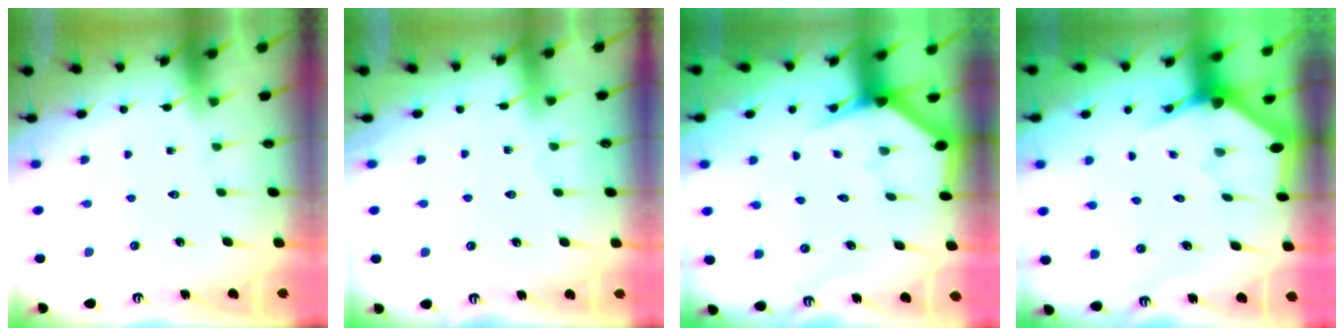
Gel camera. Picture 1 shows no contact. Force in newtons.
{"total": 1.1, "press": 1.1, "slide": 0.2}
{"total": 3.0, "press": 3.0, "slide": 0.1}
{"total": 2.9, "press": 2.9, "slide": 0.2}